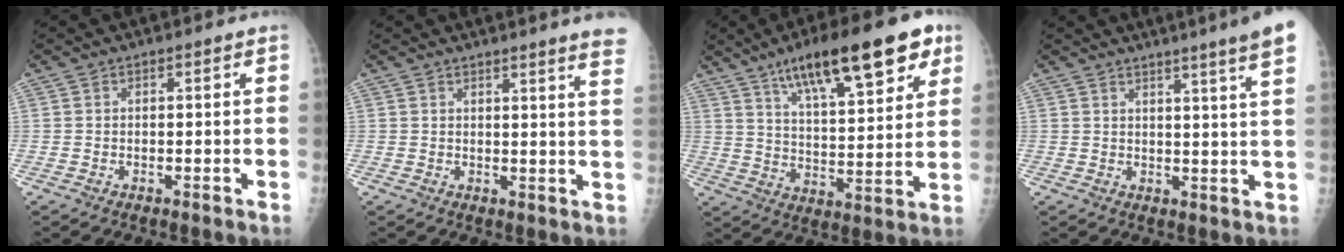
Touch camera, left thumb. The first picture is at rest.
{"total": 8.6, "force": [7.1, -0.7, 4.8], "torque": [-0.051, -0.045, 0.055]}
{"total": 21.4, "force": [12.2, 6.5, 16.4], "torque": [-0.222, -0.027, 0.193]}
{"total": 11.6, "force": [8.1, -0.6, 8.2], "torque": [-0.102, -0.034, 0.079]}